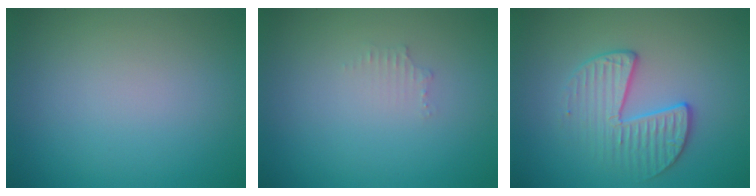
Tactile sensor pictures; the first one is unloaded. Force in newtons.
{"total": 0.9, "press": 0.8, "slide": 0.1}
{"total": 3.3, "press": 2.9, "slide": 1.6}